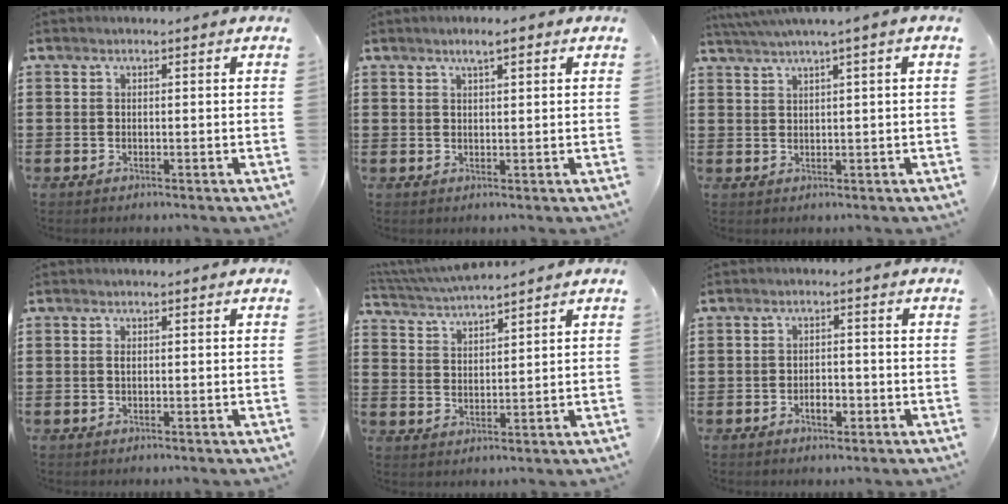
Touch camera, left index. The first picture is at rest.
{"total": 2.9, "force": [1.9, 0.5, 2.1], "torque": [-0.044, 0.004, 0.032]}
{"total": 2.5, "force": [1.5, -0.6, 2.0], "torque": [-0.039, -0.001, 0.026]}
{"total": 0.6, "force": [0.1, 0.2, 0.5], "torque": [-0.013, -0.002, 0.003]}
{"total": 4.2, "force": [4.1, 0.2, 0.9], "torque": [-0.033, -0.015, 0.074]}
{"total": 2.7, "force": [-1.0, 1.4, 2.1], "torque": [-0.041, 0.002, -0.020]}